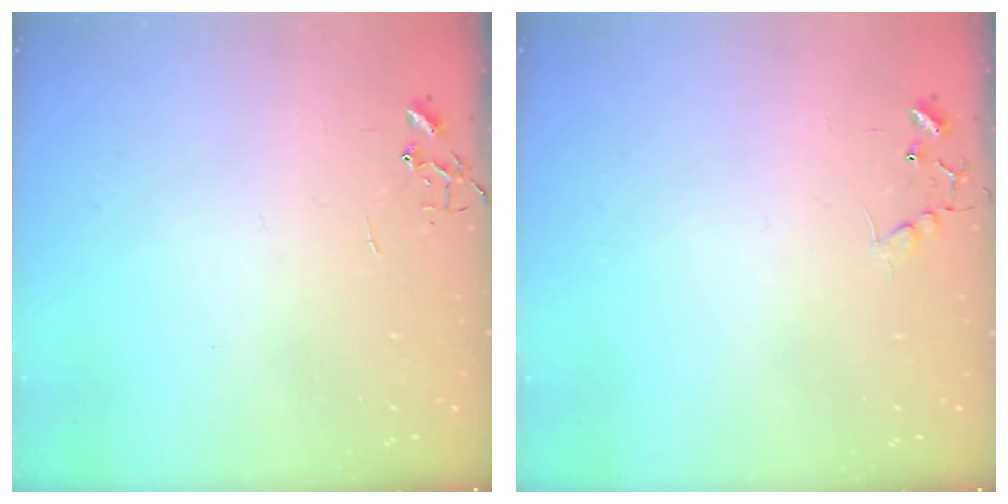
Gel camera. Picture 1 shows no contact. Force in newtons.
{"total": 6.7, "press": 6.7, "slide": 0.4}